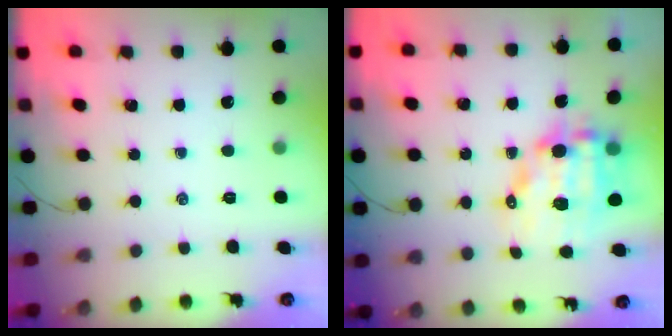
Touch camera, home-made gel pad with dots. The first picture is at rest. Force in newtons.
{"total": 12.1, "press": 11.7, "slide": 2.9}